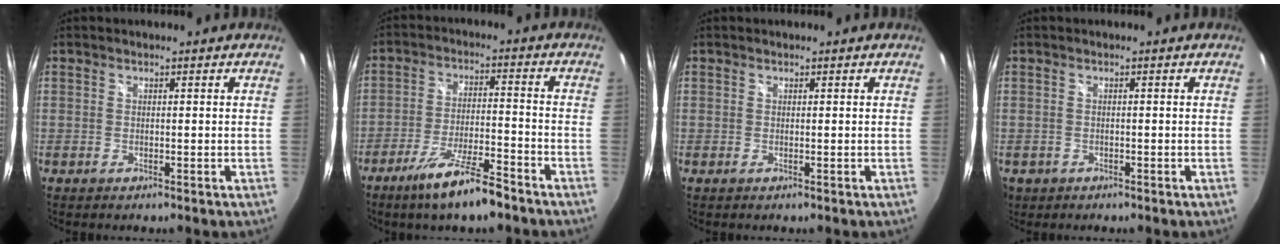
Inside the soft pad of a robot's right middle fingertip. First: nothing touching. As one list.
[{"total": 10.8, "force": [-7.9, 1.5, 7.1], "torque": [-0.148, -0.014, -0.134]}, {"total": 0.0}, {"total": 3.3, "force": [-1.2, 2.8, 1.2], "torque": [-0.031, -0.006, -0.015]}]